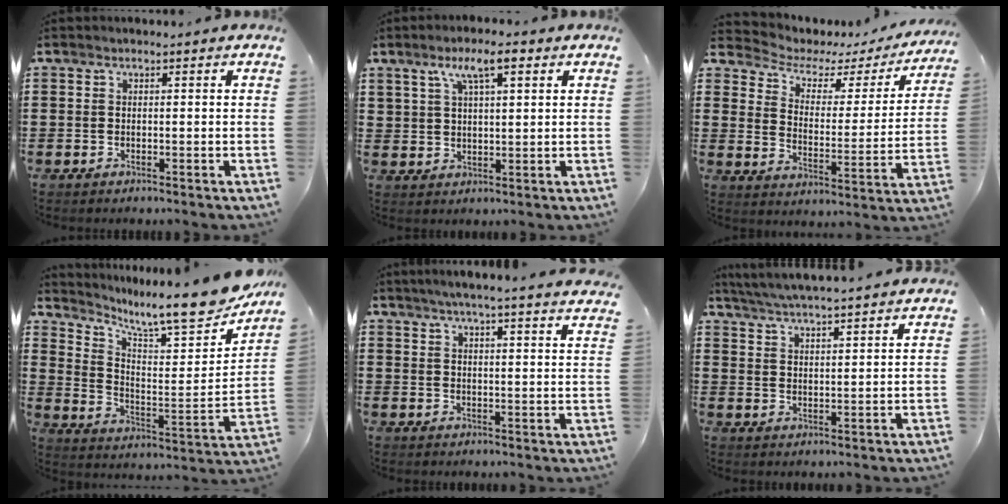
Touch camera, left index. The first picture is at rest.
{"total": 6.0, "force": [3.4, 2.2, 4.4], "torque": [-0.078, 0.004, 0.055]}
{"total": 3.4, "force": [2.3, 2.0, 1.4], "torque": [-0.048, -0.016, 0.029]}
{"total": 9.9, "force": [8.5, 0.7, 5.1], "torque": [-0.102, -0.073, 0.134]}
{"total": 4.4, "force": [4.1, -0.9, 1.3], "torque": [-0.042, -0.023, 0.068]}
{"total": 4.9, "force": [4.8, -0.7, 0.9], "torque": [-0.036, -0.027, 0.083]}